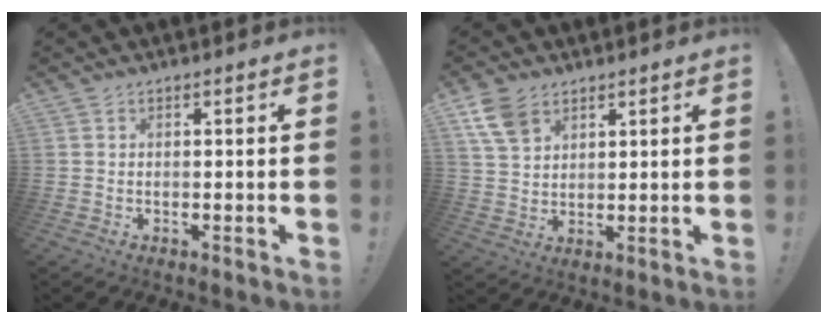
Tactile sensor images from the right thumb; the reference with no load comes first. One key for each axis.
{"total": 8.7, "fx": 5.0, "fy": 5.5, "fz": 4.5, "tx": -0.099, "ty": -0.010, "tz": 0.100}